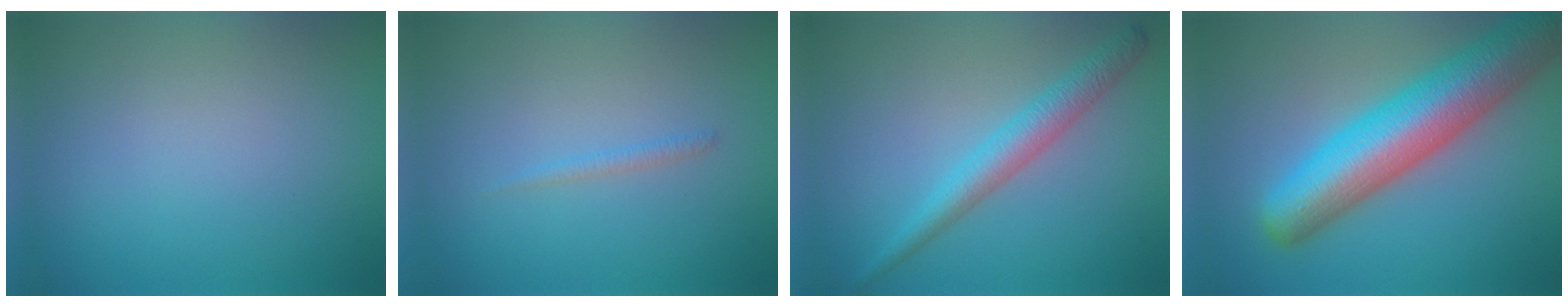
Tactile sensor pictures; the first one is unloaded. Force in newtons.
{"total": 0.7, "press": 0.7, "slide": 0.1}
{"total": 3.2, "press": 3.2, "slide": 0.1}
{"total": 10.3, "press": 10.3, "slide": 0.4}